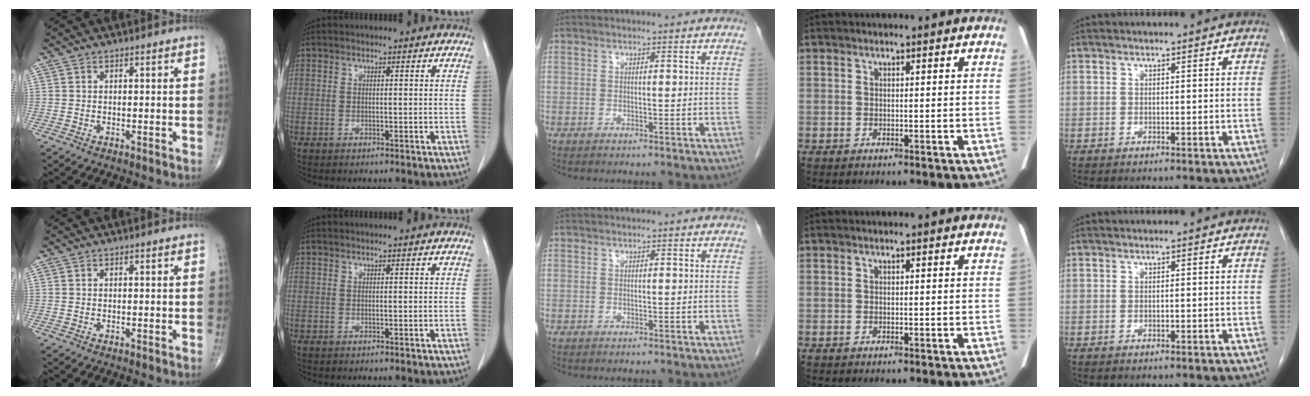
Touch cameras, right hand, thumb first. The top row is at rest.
{}